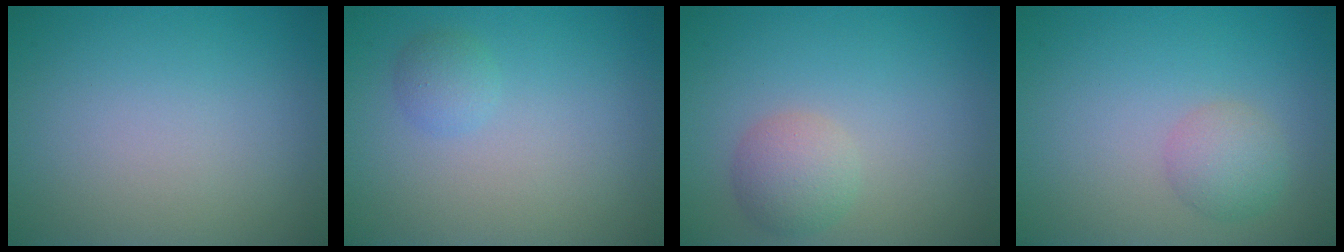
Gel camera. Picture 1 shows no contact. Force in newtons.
{"total": 1.3, "press": 1.3, "slide": 0.1}
{"total": 2.7, "press": 2.7, "slide": 0.1}
{"total": 2.3, "press": 2.3, "slide": 0.1}